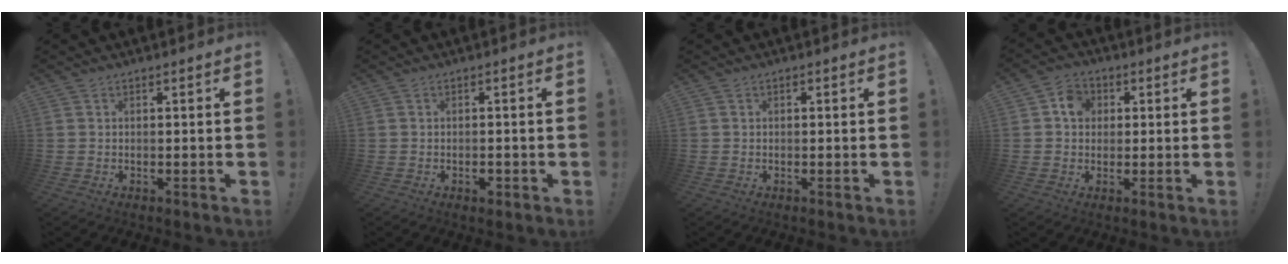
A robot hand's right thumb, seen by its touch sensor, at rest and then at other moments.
{"total": 1.5, "force": [-1.1, 0.7, 0.8], "torque": [-0.009, 0.003, -0.019]}
{"total": 0.5, "force": [-0.3, 0.4, 0.0], "torque": [-0.002, 0.003, -0.005]}
{"total": 6.0, "force": [1.3, 5.0, 3.1], "torque": [-0.035, 0.004, 0.022]}